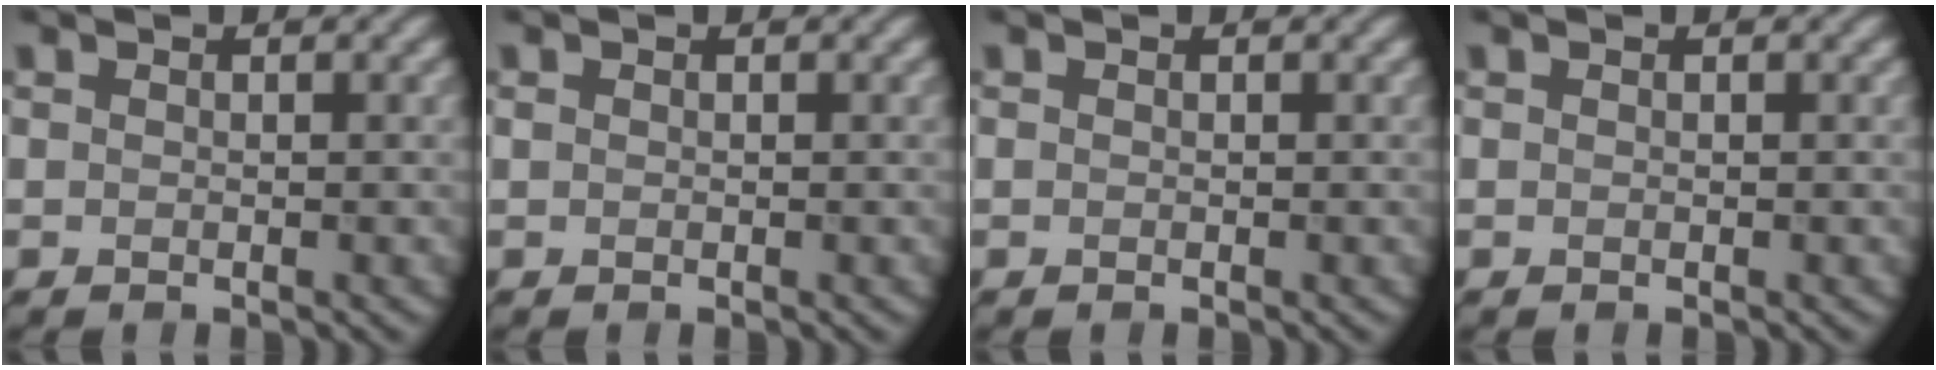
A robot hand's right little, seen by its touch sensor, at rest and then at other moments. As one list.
[{"total": 0.0}, {"total": 0.0}, {"total": 0.0}]